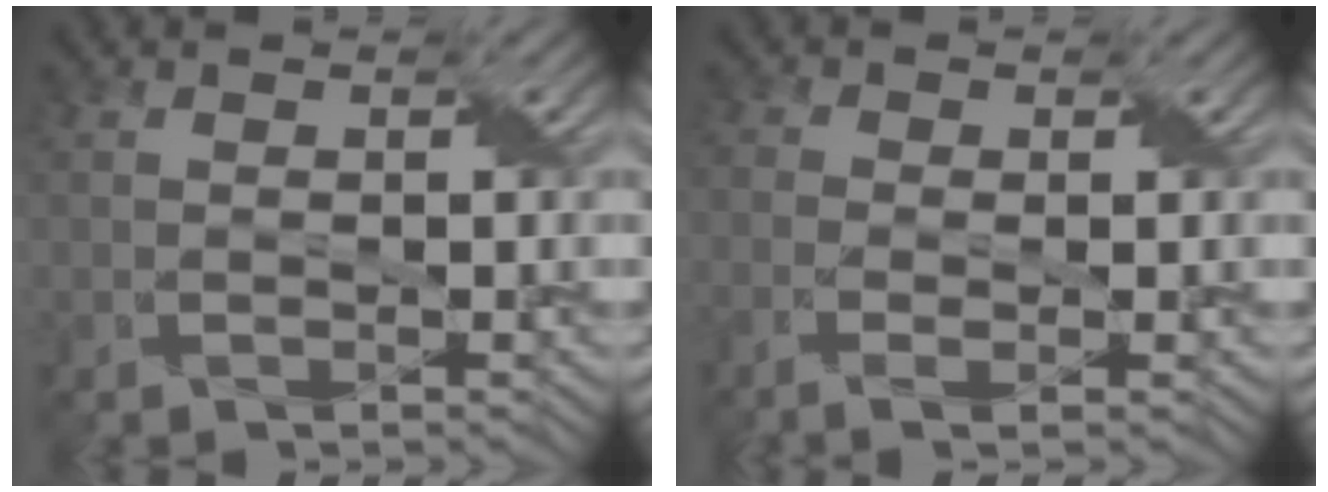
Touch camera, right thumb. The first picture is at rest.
{"total": 3.1, "force": [-1.5, 0.9, 2.6], "torque": [-0.051, -0.001, -0.035]}